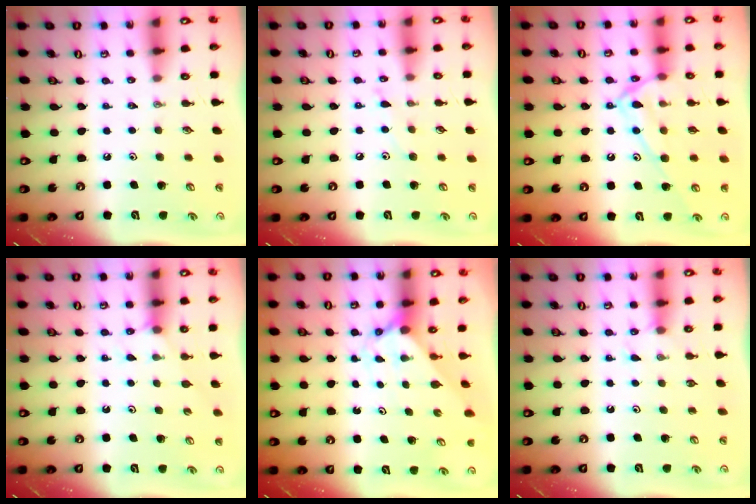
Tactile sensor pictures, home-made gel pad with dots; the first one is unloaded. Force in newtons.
{"total": 6.4, "press": 6.4, "slide": 0.3}
{"total": 15.4, "press": 15.3, "slide": 1.1}
{"total": 4.5, "press": 4.4, "slide": 0.6}
{"total": 2.0, "press": 2.0, "slide": 0.2}
{"total": 4.6, "press": 4.6, "slide": 0.5}